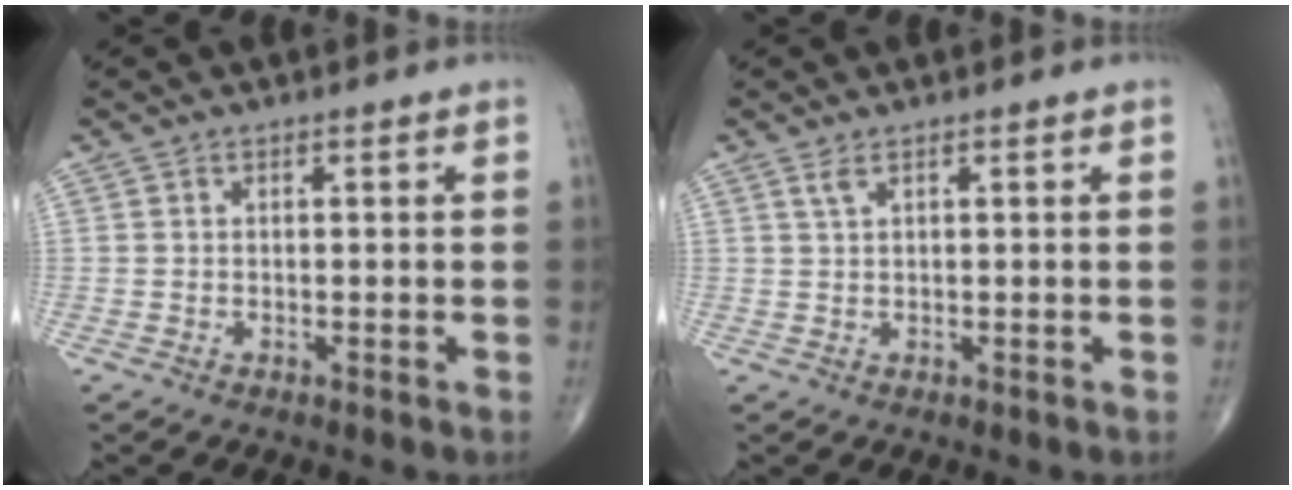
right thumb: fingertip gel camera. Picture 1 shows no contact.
{"total": 1.3, "force": [0.8, 0.3, 1.0], "torque": [-0.023, 0.002, 0.020]}